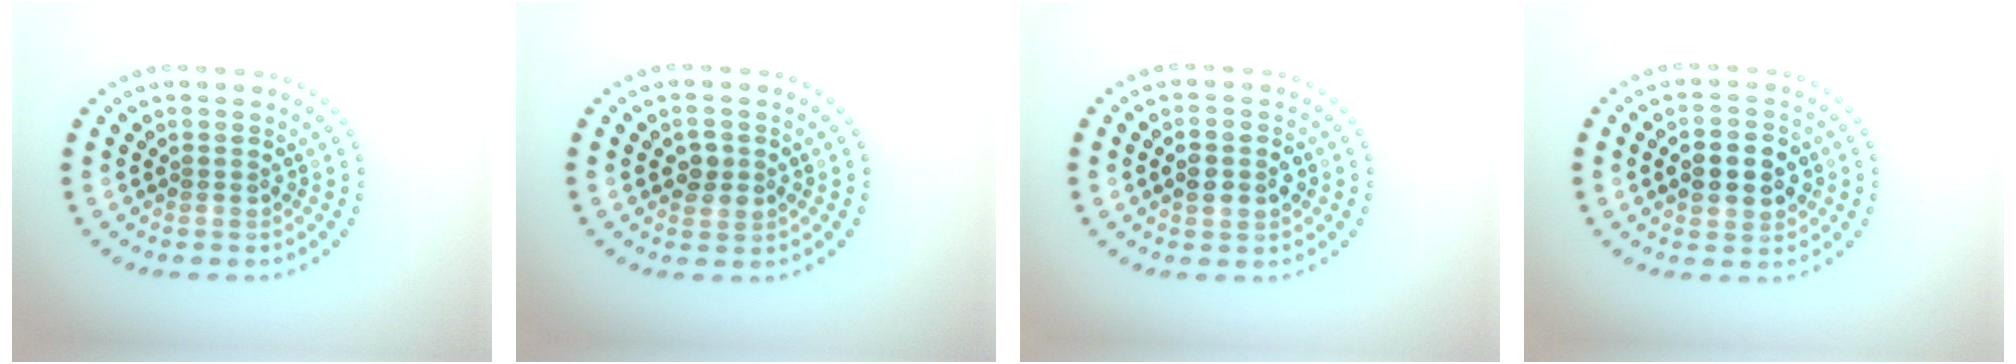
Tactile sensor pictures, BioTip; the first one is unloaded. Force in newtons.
{"total": 1.9, "press": 1.9, "slide": 0.2}
{"total": 3.3, "press": 3.3, "slide": 0.1}
{"total": 4.7, "press": 4.6, "slide": 0.4}